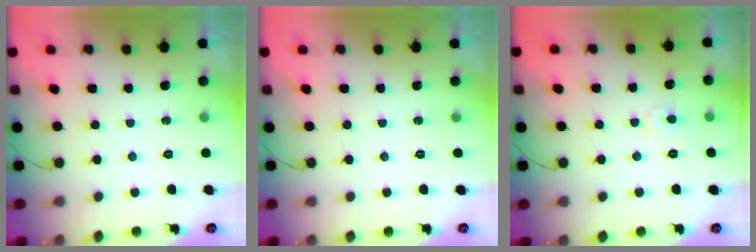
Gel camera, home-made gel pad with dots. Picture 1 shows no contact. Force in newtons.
{"total": 0.0}
{"total": 3.5, "press": 3.4, "slide": 0.4}